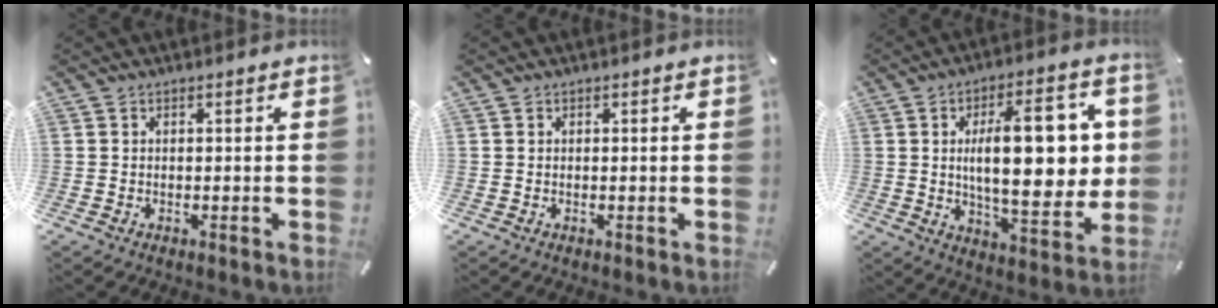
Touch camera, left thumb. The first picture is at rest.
{"total": 0.0}
{"total": 21.8, "force": [2.8, 9.1, 19.5], "torque": [-0.285, -0.006, 0.038]}